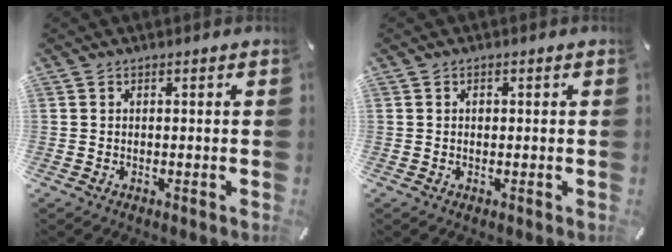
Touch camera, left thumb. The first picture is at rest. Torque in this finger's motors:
{"motor_torque": [0.09, 0.26, -0.29, -0.21, 0.00]}